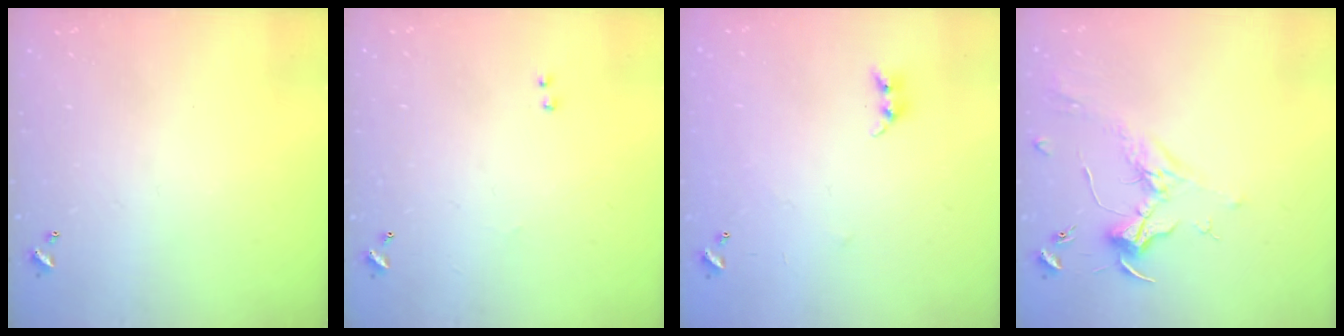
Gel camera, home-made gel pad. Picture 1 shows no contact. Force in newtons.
{"total": 2.3, "press": 2.2, "slide": 0.8}
{"total": 5.1, "press": 4.9, "slide": 1.1}
{"total": 2.0, "press": 1.8, "slide": 0.7}